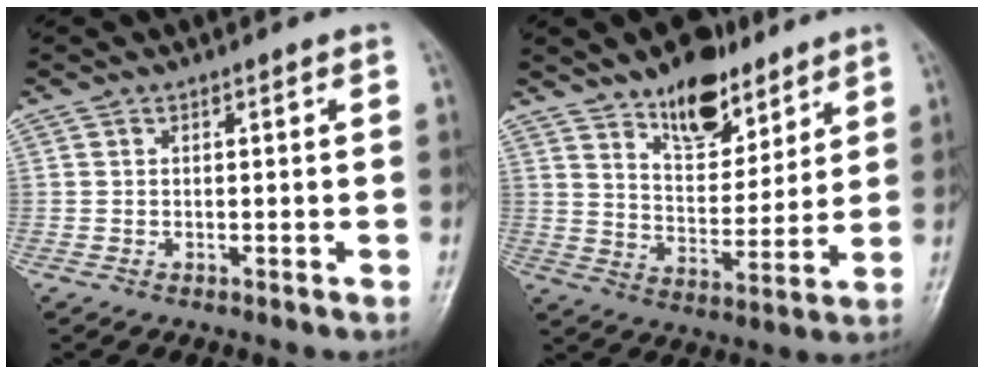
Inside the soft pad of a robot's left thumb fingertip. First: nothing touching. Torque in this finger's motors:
{"motor_torque": [-0.21, 0.16, -0.21, -0.36, 0.08]}